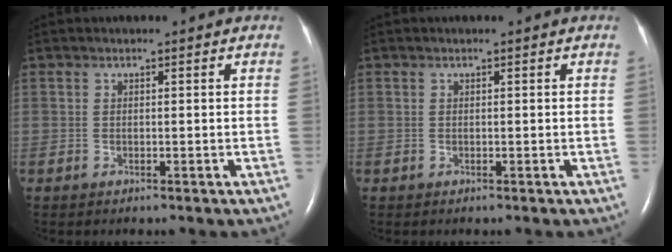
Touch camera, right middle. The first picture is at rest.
{"total": 0.0}